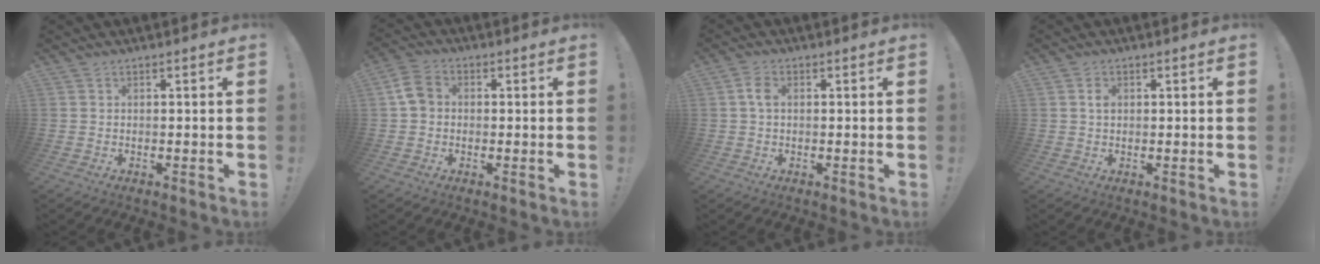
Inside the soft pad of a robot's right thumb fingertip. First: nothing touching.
{"total": 6.3, "force": [0.5, 5.0, 3.7], "torque": [-0.066, 0.018, 0.013]}
{"total": 3.8, "force": [0.4, 2.7, 2.7], "torque": [-0.047, 0.008, 0.007]}
{"total": 2.0, "force": [0.4, 1.5, 1.2], "torque": [-0.012, 0.000, 0.003]}